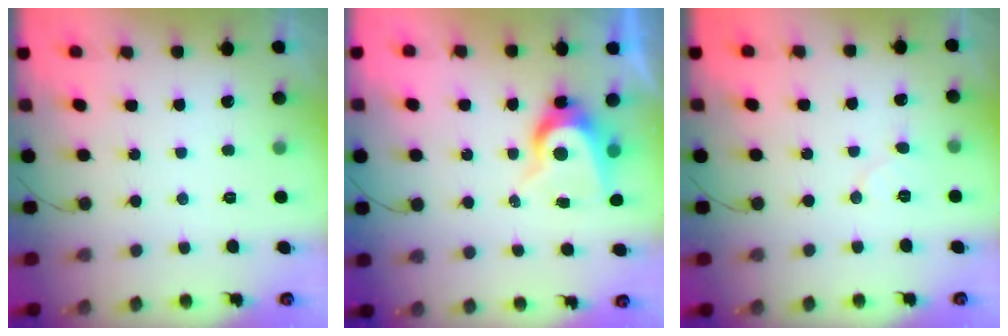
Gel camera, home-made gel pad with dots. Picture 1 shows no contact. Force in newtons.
{"total": 7.8, "press": 7.8, "slide": 0.3}
{"total": 5.4, "press": 5.4, "slide": 0.5}